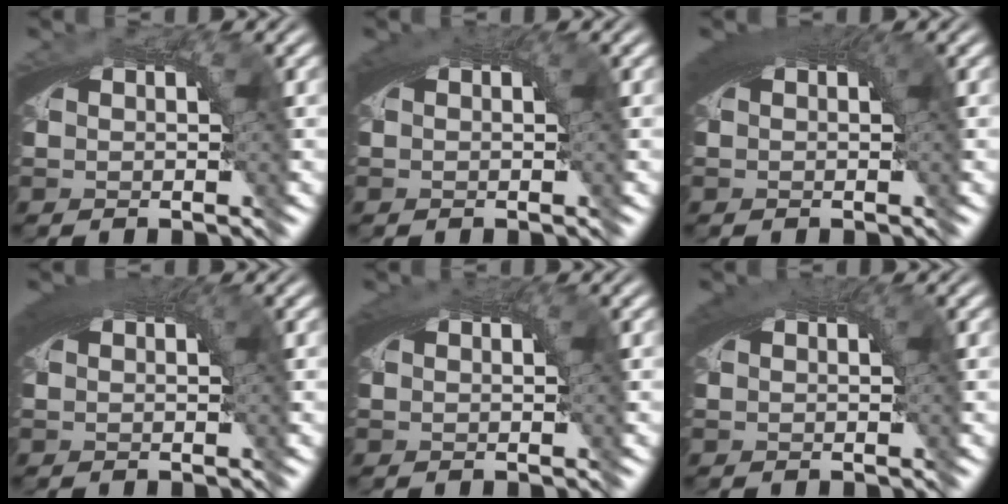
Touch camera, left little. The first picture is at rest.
{"total": 1.6, "force": [0.6, 0.2, 1.5], "torque": [-0.018, 0.003, 0.009]}
{"total": 3.2, "force": [1.1, 0.9, 2.9], "torque": [-0.031, 0.010, 0.013]}
{"total": 2.9, "force": [1.1, 0.8, 2.6], "torque": [-0.028, 0.009, 0.013]}
{"total": 1.3, "force": [0.4, 0.1, 1.2], "torque": [-0.016, 0.002, 0.007]}
{"total": 1.6, "force": [0.7, 0.3, 1.5], "torque": [-0.016, 0.004, 0.010]}